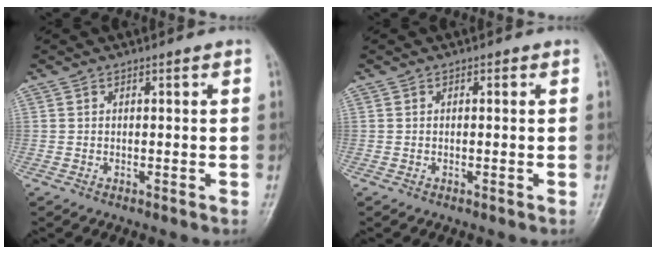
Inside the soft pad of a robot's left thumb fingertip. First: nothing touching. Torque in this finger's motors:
{"motor_torque": [-0.11, 0.14, -0.04, -0.10, 0.00]}